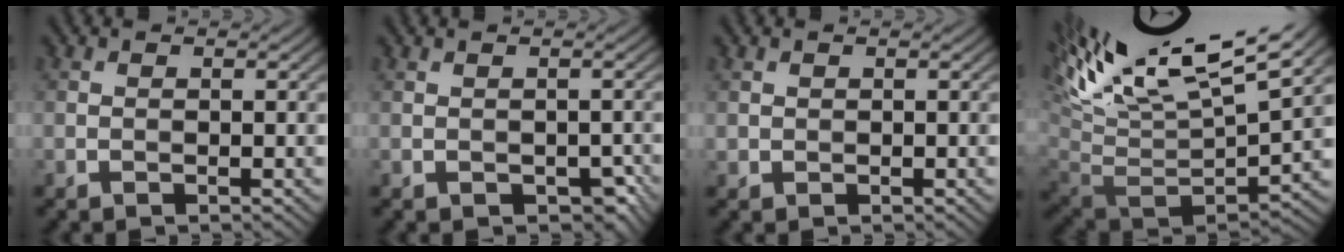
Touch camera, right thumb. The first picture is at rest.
{"total": 2.4, "force": [-0.9, 1.4, 1.6], "torque": [-0.030, -0.010, -0.005]}
{"total": 0.6, "force": [0.4, 0.4, 0.1], "torque": [-0.007, -0.001, 0.013]}
{"total": 17.7, "force": [9.3, 6.0, 13.8], "torque": [-0.277, 0.024, 0.172]}